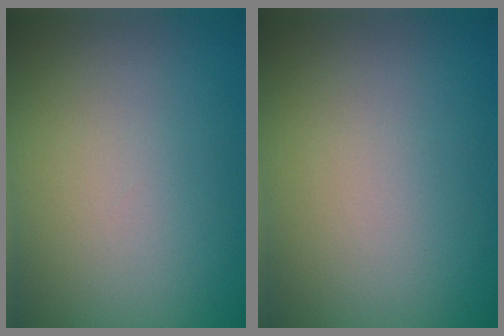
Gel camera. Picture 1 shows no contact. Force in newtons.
{"total": 0.0}